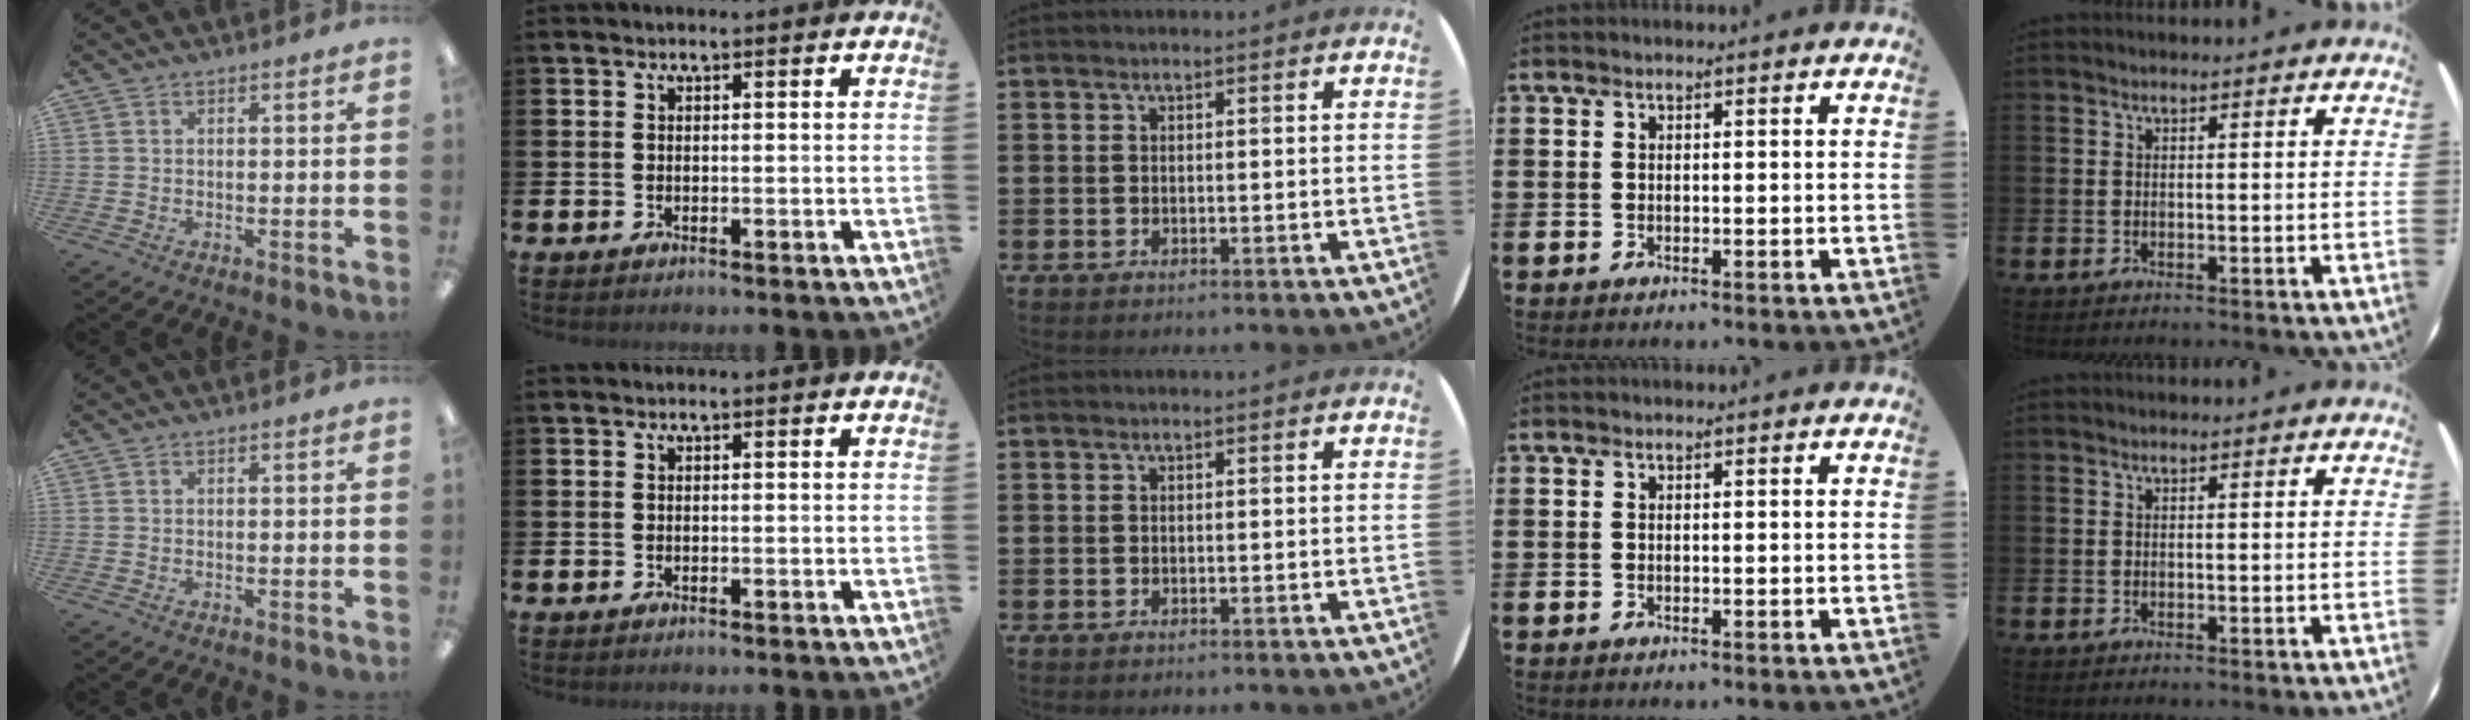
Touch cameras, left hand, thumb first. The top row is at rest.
{}